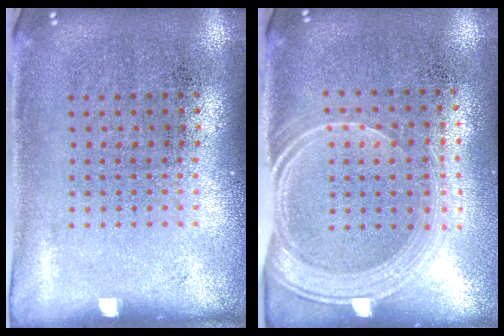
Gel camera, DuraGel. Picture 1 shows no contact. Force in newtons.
{"total": 2.0, "press": 1.7, "slide": 1.1}